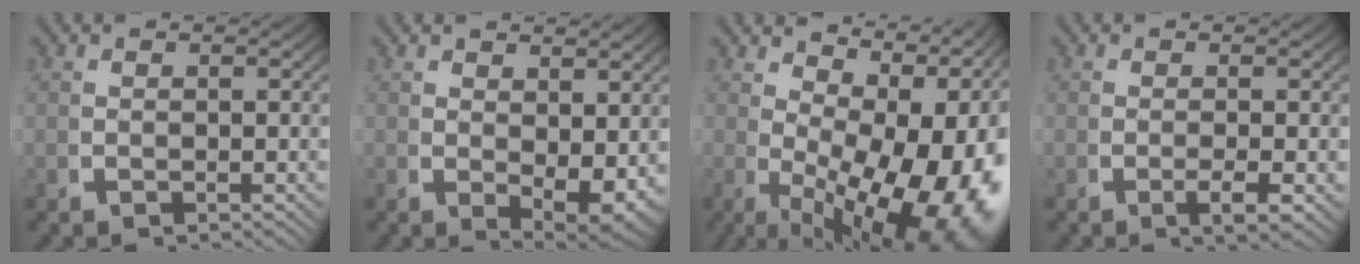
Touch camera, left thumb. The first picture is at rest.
{"total": 3.7, "force": [0.4, 1.9, 3.1], "torque": [-0.041, -0.024, 0.021]}
{"total": 17.6, "force": [-1.8, 10.9, 13.7], "torque": [-0.199, -0.063, 0.006]}
{"total": 2.0, "force": [-0.6, 0.6, 1.8], "torque": [-0.032, -0.003, -0.013]}